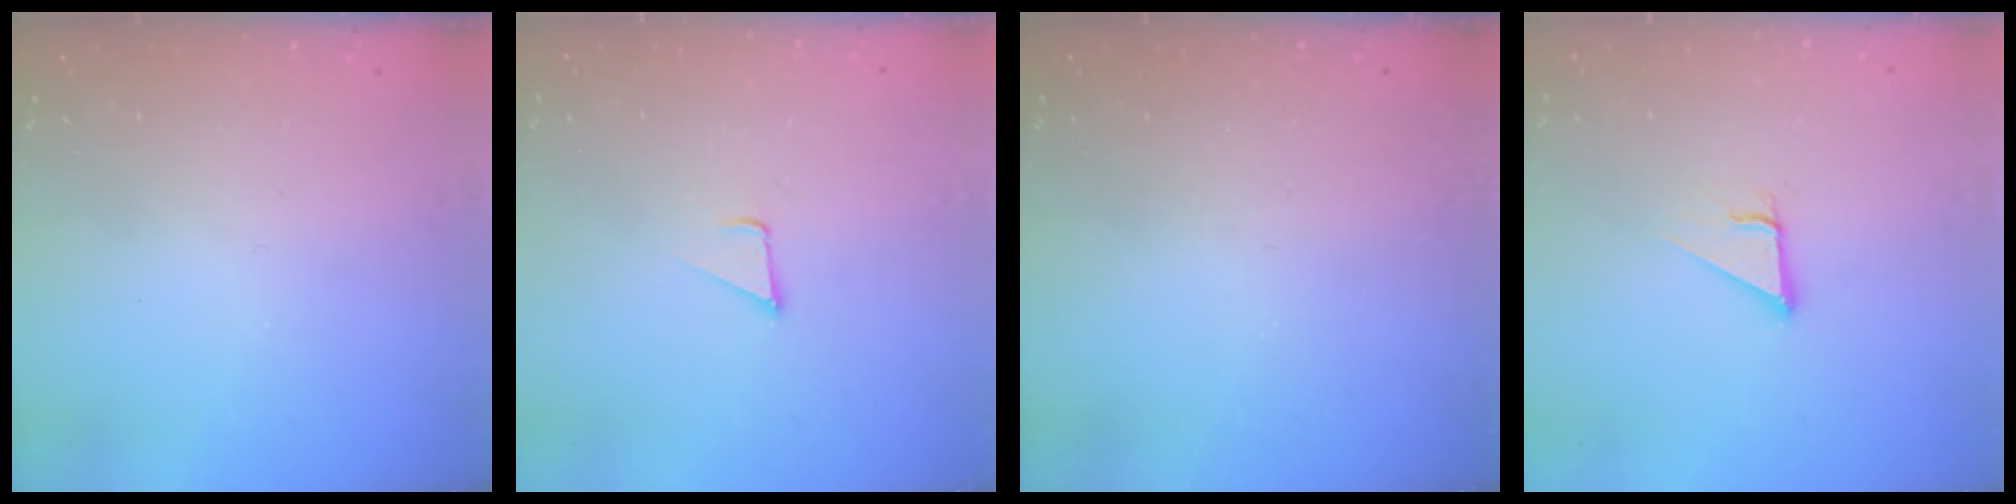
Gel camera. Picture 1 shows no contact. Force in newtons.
{"total": 2.4, "press": 2.4, "slide": 0.2}
{"total": 0.0}
{"total": 2.9, "press": 2.8, "slide": 0.2}